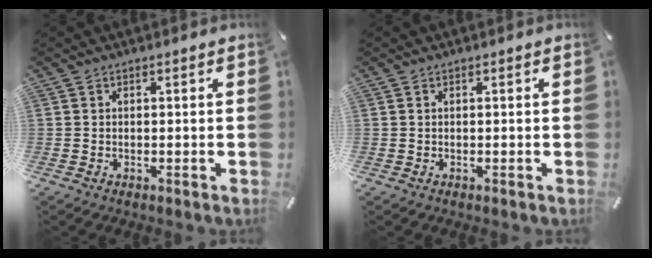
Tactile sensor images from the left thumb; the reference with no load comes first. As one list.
[{"total": 0.0}]